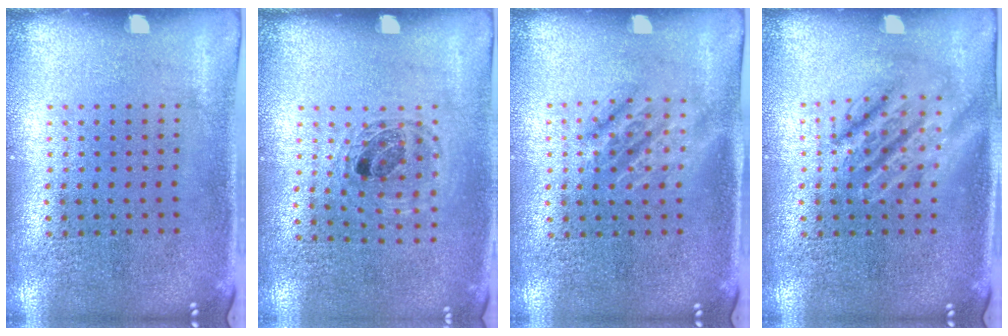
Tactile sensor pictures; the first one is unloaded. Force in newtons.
{"total": 1.0, "press": 0.9, "slide": 0.3}
{"total": 1.2, "press": 1.1, "slide": 0.5}
{"total": 2.8, "press": 2.8, "slide": 0.3}